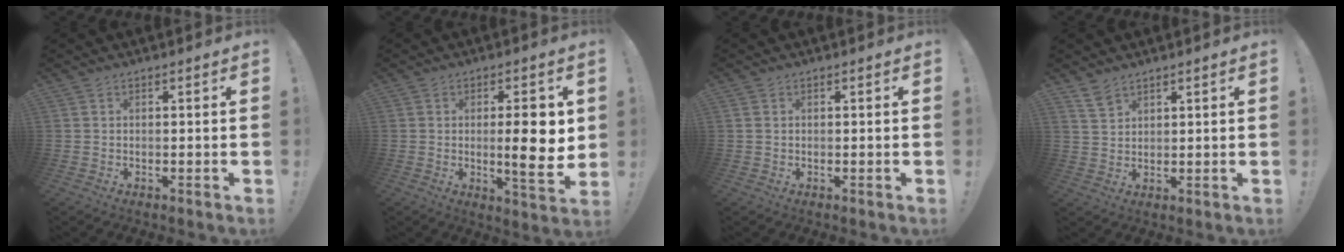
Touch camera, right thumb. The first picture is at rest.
{"total": 11.1, "force": [0.5, 2.4, 10.8], "torque": [-0.146, -0.009, 0.003]}
{"total": 0.7, "force": [0.3, 0.6, 0.2], "torque": [-0.011, 0.005, 0.006]}
{"total": 4.4, "force": [3.4, 2.2, 1.8], "torque": [-0.024, -0.021, 0.064]}